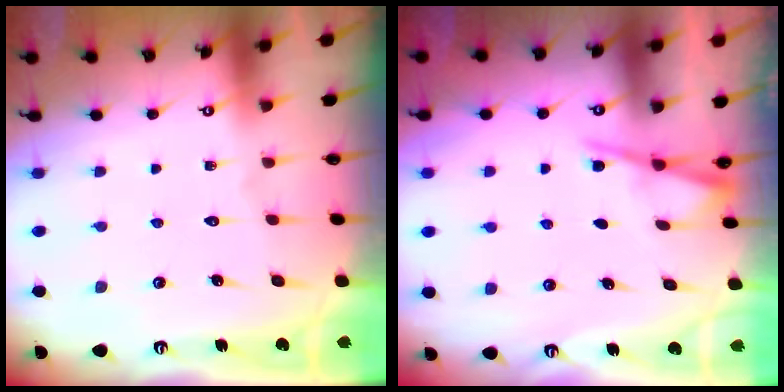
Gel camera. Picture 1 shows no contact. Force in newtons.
{"total": 2.7, "press": 2.7, "slide": 0.5}